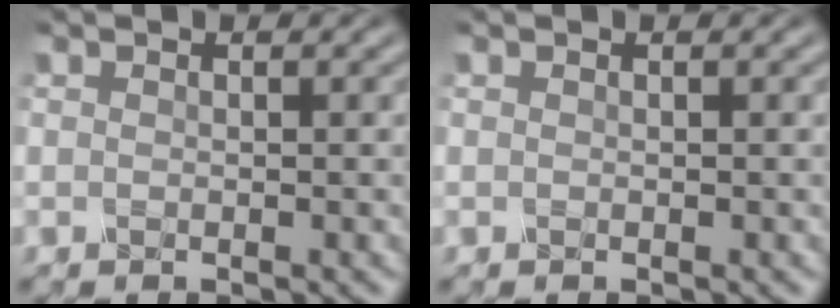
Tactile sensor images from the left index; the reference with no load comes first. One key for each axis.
{"total": 0.0}